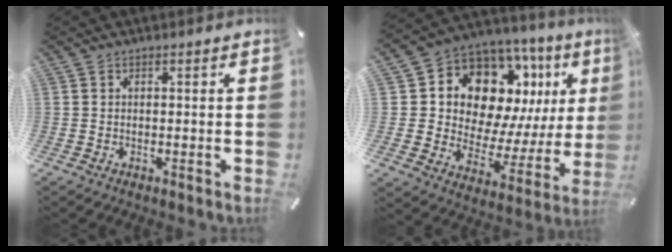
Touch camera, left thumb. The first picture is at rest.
{"total": 13.8, "force": [7.7, 9.8, 6.1], "torque": [-0.103, -0.078, 0.143]}